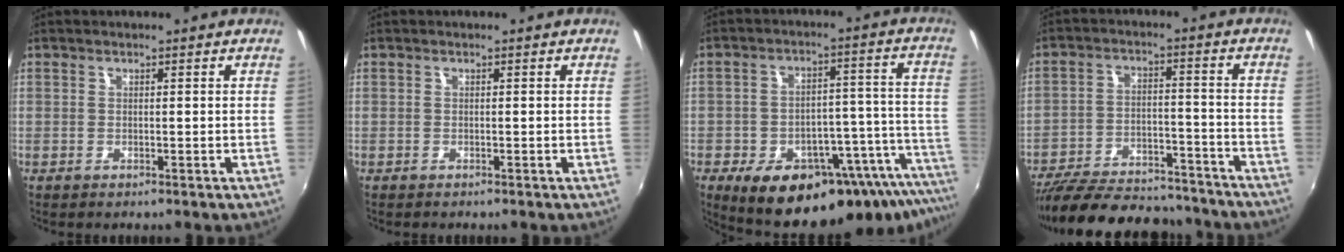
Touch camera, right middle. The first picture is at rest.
{"total": 0.0}
{"total": 25.3, "force": [-18.3, 9.7, 14.5], "torque": [-0.201, -0.005, -0.237]}
{"total": 23.6, "force": [-20.2, 7.3, 9.7], "torque": [-0.196, -0.011, -0.285]}